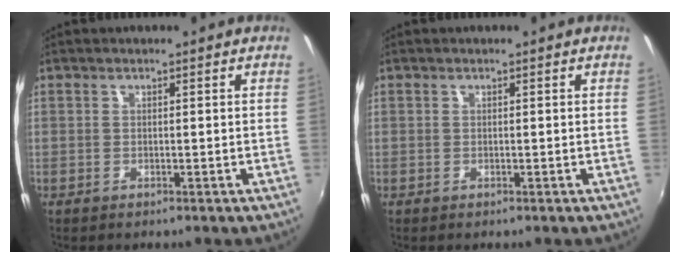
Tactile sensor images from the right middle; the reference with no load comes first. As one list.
[{"total": 0.0}]